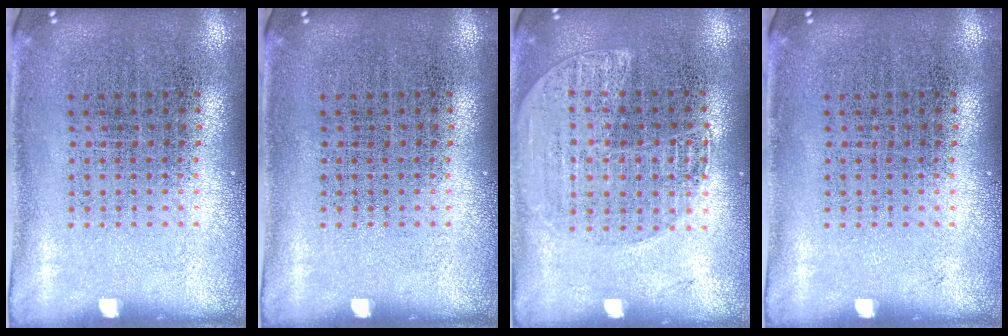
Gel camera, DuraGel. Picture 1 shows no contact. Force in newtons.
{"total": 0.0}
{"total": 1.3, "press": 1.3, "slide": 0.2}
{"total": 0.0}